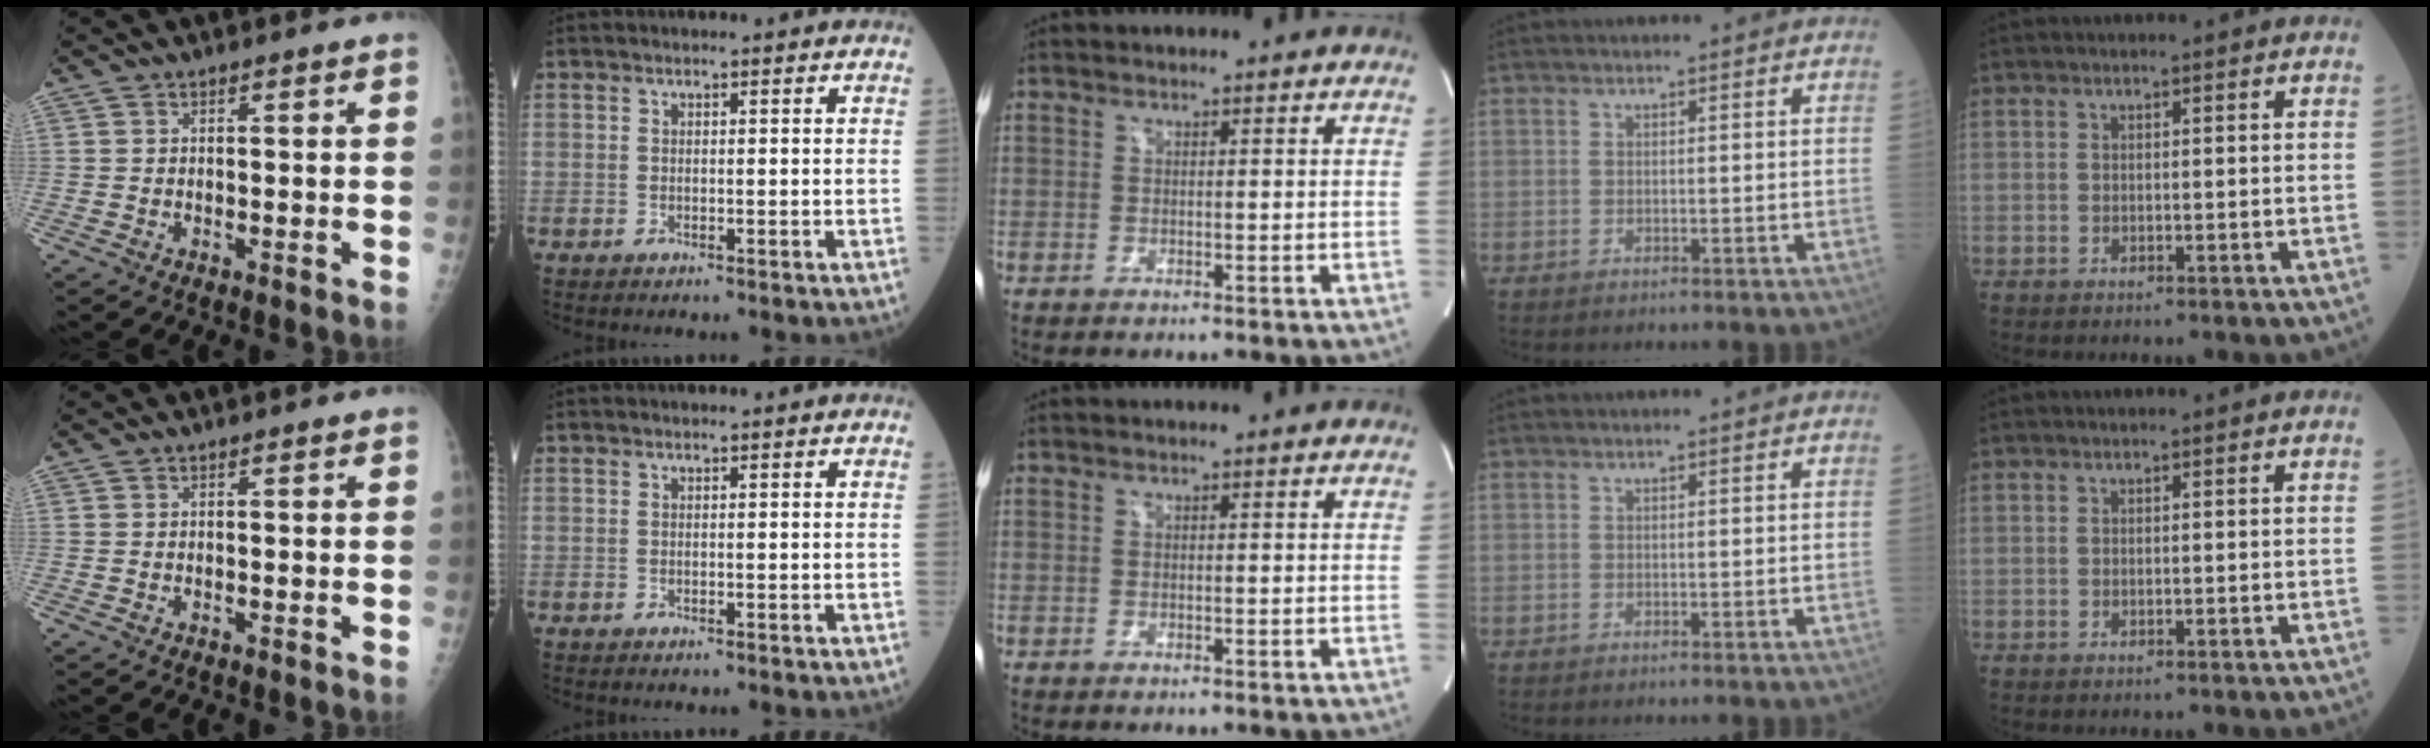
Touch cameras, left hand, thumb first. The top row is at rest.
{}